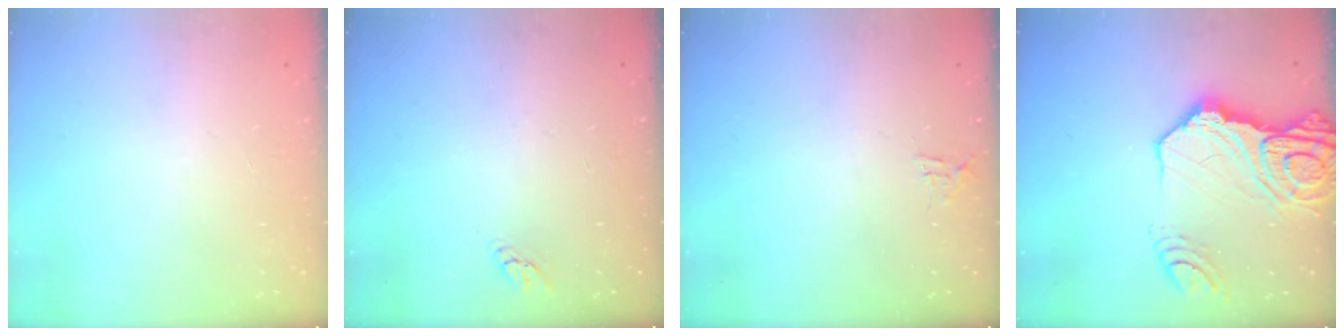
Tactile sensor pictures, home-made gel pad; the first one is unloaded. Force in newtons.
{"total": 2.9, "press": 2.9, "slide": 0.2}
{"total": 4.2, "press": 4.1, "slide": 0.3}
{"total": 22.5, "press": 22.4, "slide": 2.8}